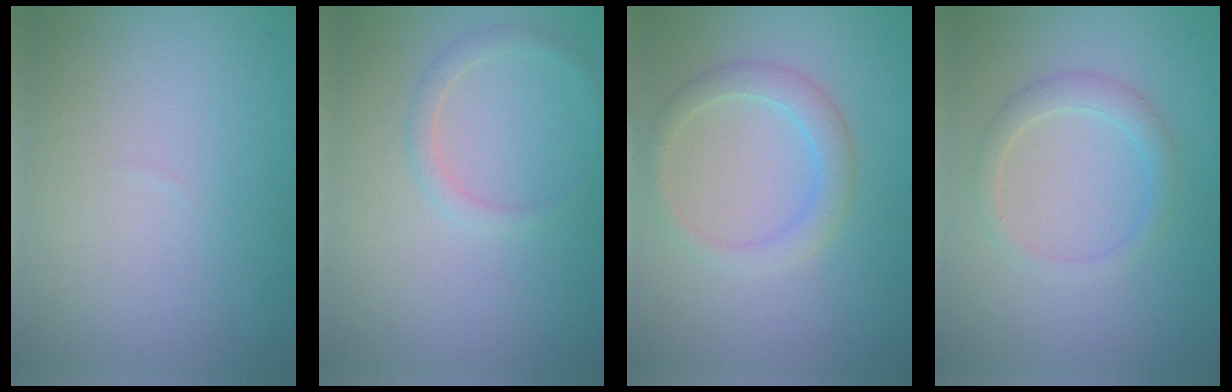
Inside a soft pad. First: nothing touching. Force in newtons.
{"total": 1.3, "press": 1.3, "slide": 0.1}
{"total": 2.6, "press": 2.6, "slide": 0.3}
{"total": 2.0, "press": 2.0, "slide": 0.1}